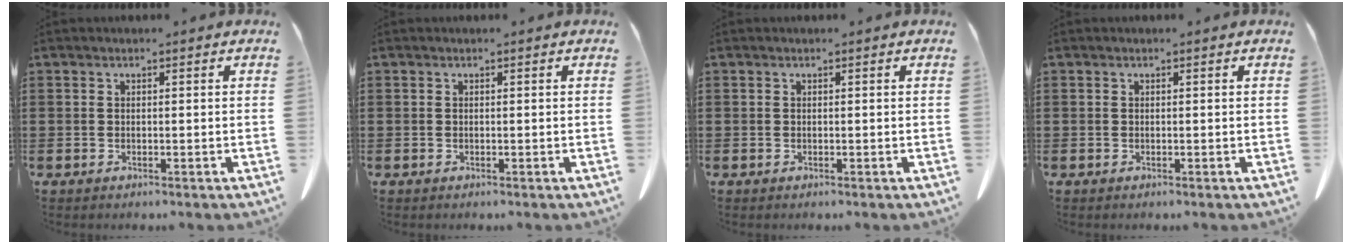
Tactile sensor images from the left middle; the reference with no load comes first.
{"total": 0.0}
{"total": 0.0}
{"total": 0.0}